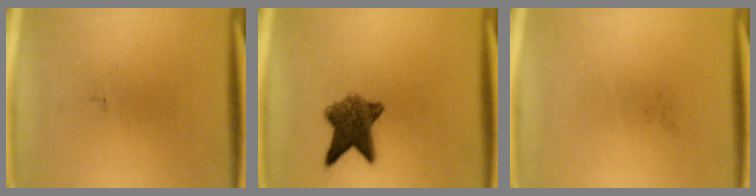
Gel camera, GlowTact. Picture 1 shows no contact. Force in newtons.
{"total": 7.8}
{"total": 0.0}